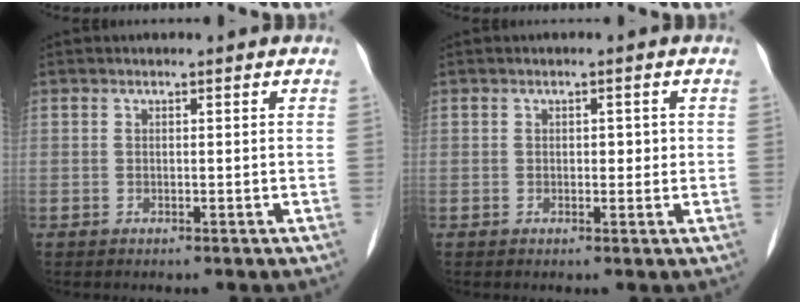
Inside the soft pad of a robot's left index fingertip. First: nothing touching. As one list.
[{"total": 1.7, "force": [0.1, 1.0, 1.4], "torque": [-0.017, 0.002, 0.004]}]